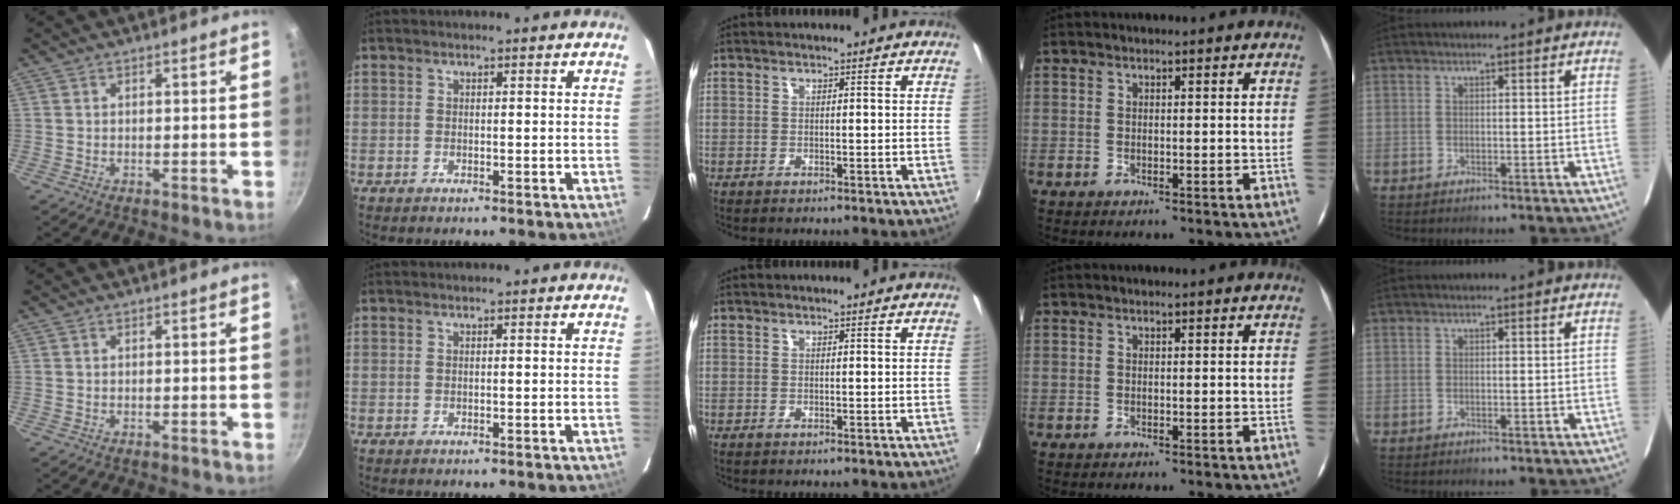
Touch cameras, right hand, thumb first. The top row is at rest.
{}